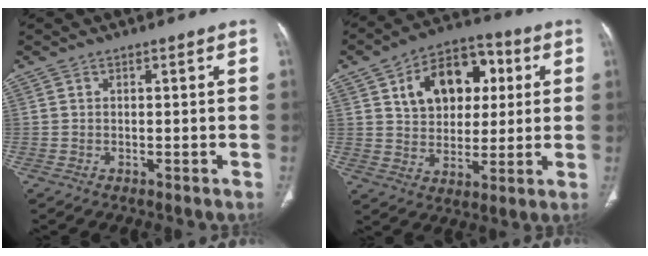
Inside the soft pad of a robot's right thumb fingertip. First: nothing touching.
{"total": 15.6, "force": [4.7, 10.8, 10.2], "torque": [-0.115, 0.005, 0.074]}